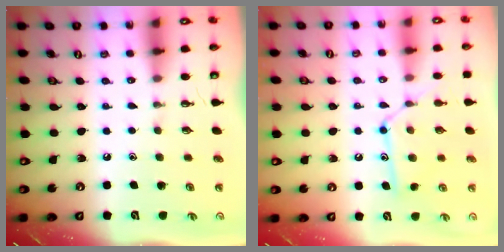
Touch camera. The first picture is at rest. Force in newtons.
{"total": 13.3, "press": 13.3, "slide": 1.0}